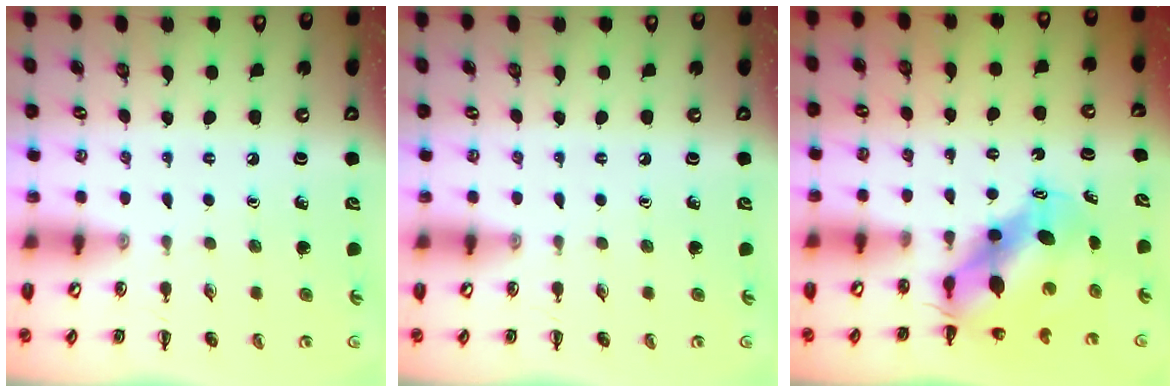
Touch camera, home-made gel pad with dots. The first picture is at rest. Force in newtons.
{"total": 0.0}
{"total": 7.9, "press": 7.8, "slide": 1.7}